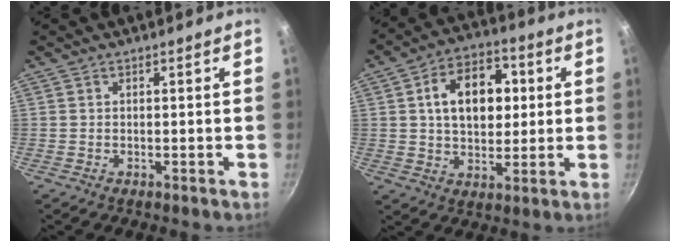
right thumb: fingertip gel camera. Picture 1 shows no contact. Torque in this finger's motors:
{"motor_torque": [-0.54, 0.78, 0.70, -0.07, 0.06]}